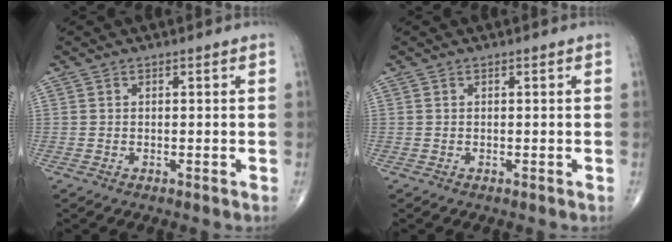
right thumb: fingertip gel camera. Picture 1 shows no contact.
{"total": 0.0}